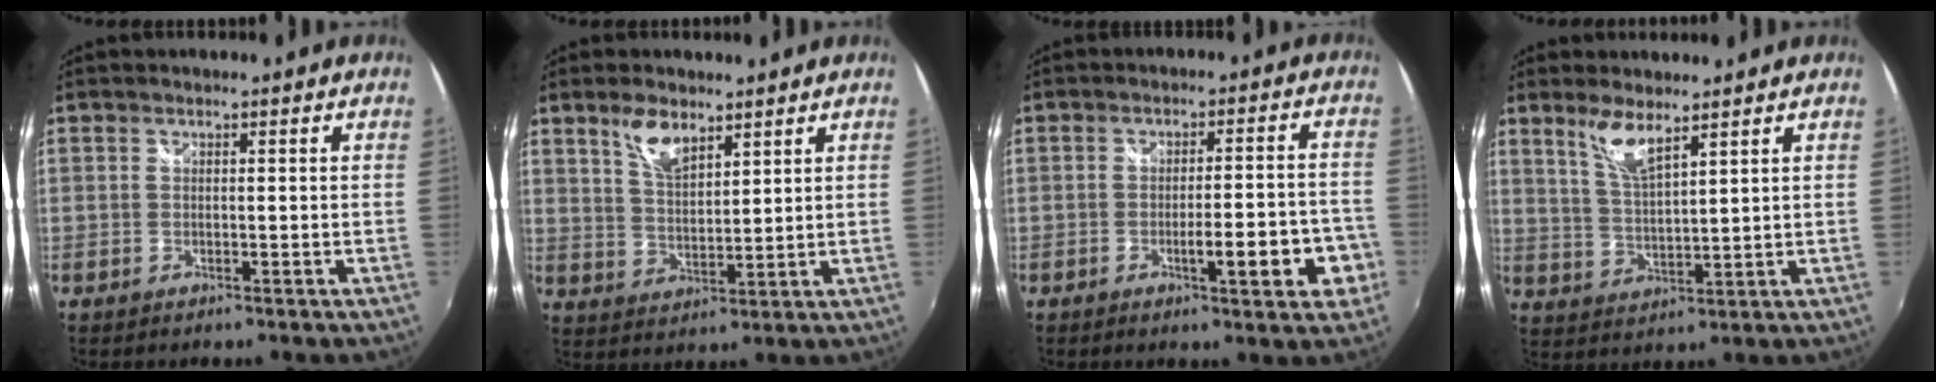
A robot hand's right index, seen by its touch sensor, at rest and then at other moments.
{"total": 6.4, "force": [4.3, 2.6, 3.9], "torque": [-0.069, 0.003, 0.084]}
{"total": 9.5, "force": [-3.9, 1.7, 8.5], "torque": [-0.128, -0.009, -0.048]}
{"total": 6.0, "force": [4.3, 1.0, 4.0], "torque": [-0.081, -0.004, 0.089]}